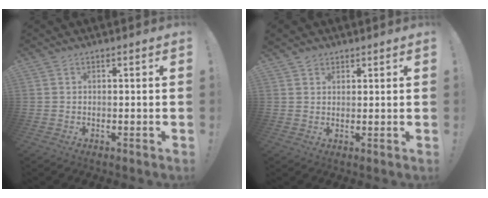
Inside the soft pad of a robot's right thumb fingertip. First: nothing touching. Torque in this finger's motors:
{"motor_torque": [0.46, 0.85, 0.38, 0.21, 0.02]}